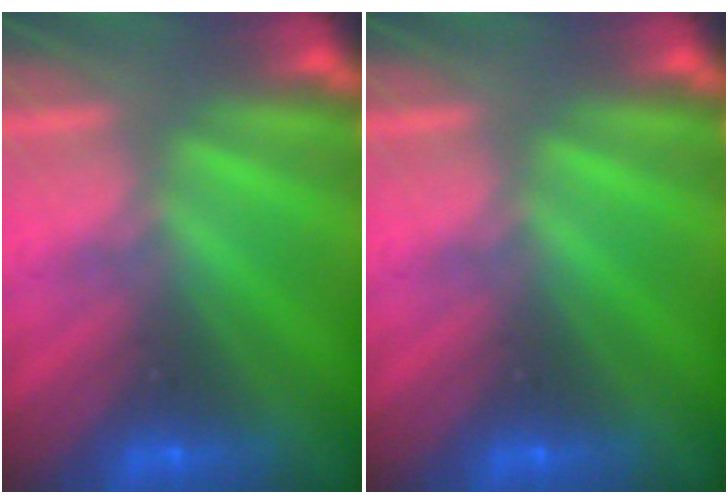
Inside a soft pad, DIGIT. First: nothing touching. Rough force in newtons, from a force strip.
{"total": 0.0}